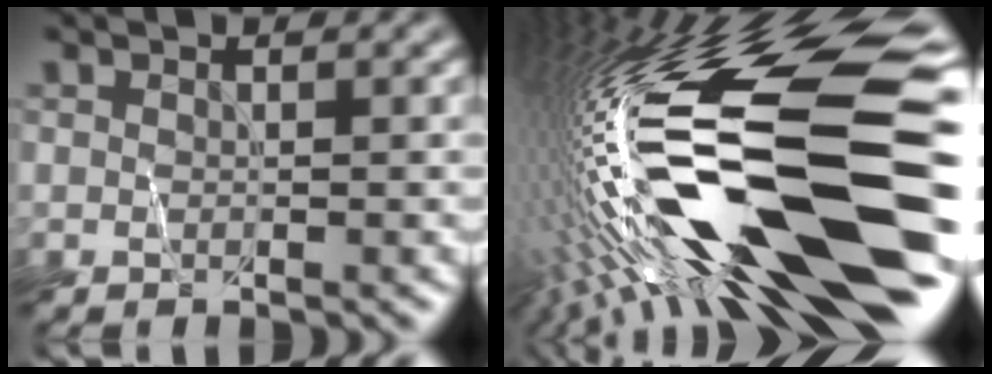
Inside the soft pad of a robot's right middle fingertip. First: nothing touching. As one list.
[{"total": 20.0, "force": [-4.5, 4.3, 19.0], "torque": [-0.343, 0.000, -0.082]}]